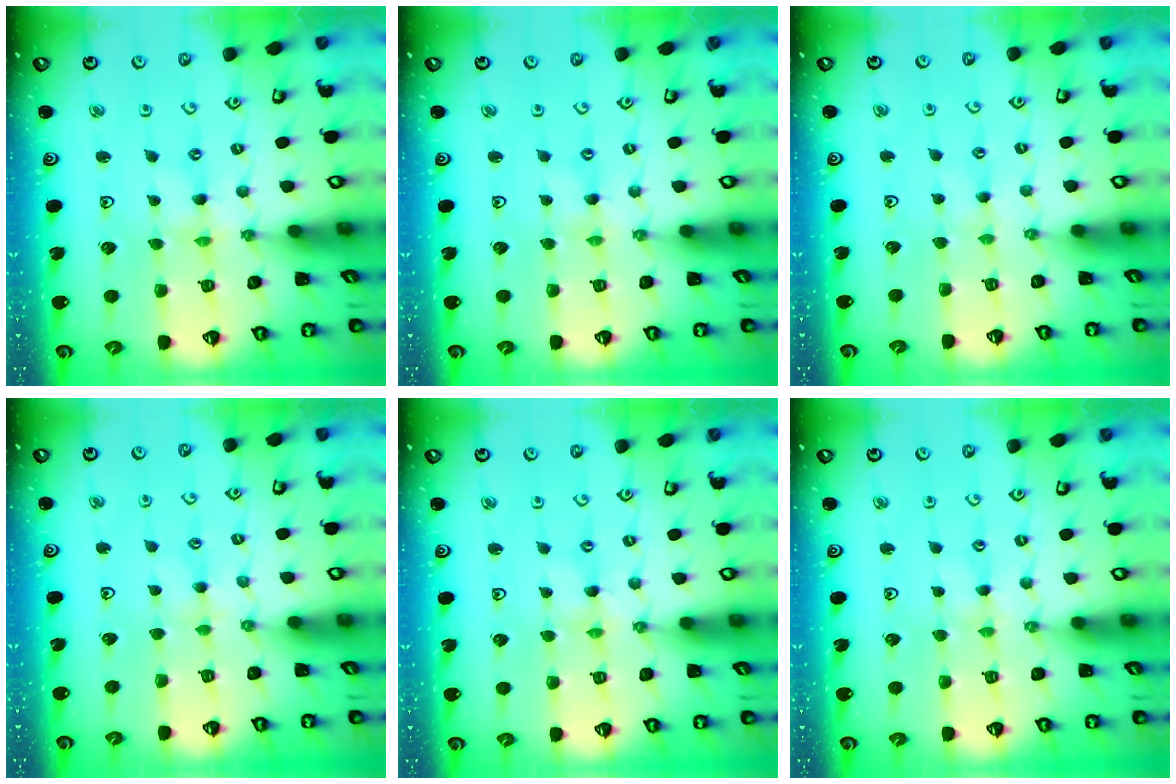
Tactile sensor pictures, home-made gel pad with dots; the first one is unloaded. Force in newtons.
{"total": 0.0}
{"total": 1.3, "press": 1.2, "slide": 0.3}
{"total": 2.3, "press": 2.3, "slide": 0.3}
{"total": 0.6, "press": 0.6, "slide": 0.1}
{"total": 1.2, "press": 1.2, "slide": 0.2}